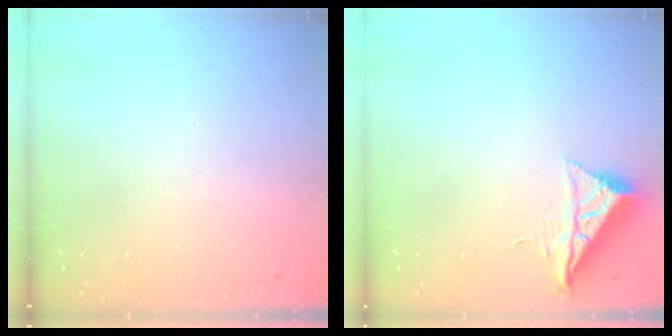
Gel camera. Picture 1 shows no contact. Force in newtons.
{"total": 7.4, "press": 7.4, "slide": 0.3}